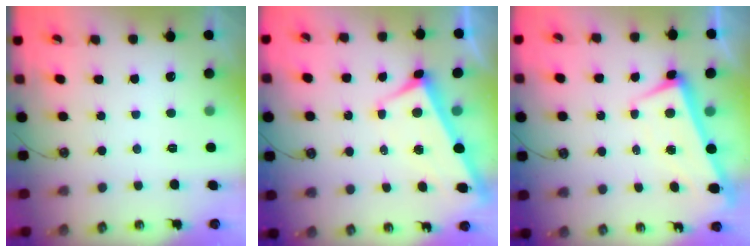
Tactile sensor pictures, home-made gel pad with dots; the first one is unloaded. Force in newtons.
{"total": 2.9, "press": 2.7, "slide": 0.9}
{"total": 1.6, "press": 0.6, "slide": 1.4}